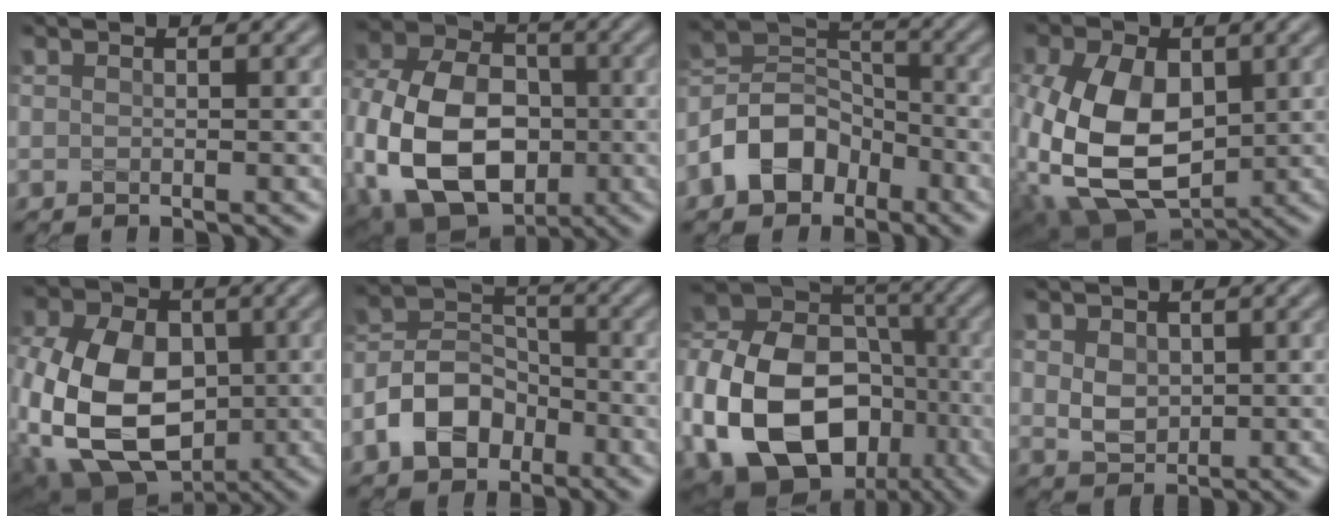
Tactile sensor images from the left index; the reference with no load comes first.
{"total": 16.4, "force": [-2.9, 11.7, 11.0], "torque": [-0.229, -0.028, -0.042]}
{"total": 6.9, "force": [-3.7, 4.8, 3.2], "torque": [-0.053, 0.006, -0.085]}
{"total": 11.4, "force": [-0.9, 7.3, 8.7], "torque": [-0.206, -0.014, -0.016]}
{"total": 14.2, "force": [-2.1, 10.2, 9.7], "torque": [-0.184, -0.020, -0.034]}
{"total": 6.0, "force": [-3.0, 4.2, 3.1], "torque": [-0.050, 0.004, -0.066]}
{"total": 18.3, "force": [-6.2, 13.4, 10.7], "torque": [-0.233, -0.019, -0.107]}
{"total": 2.8, "force": [0.6, 2.1, 1.6], "torque": [-0.036, -0.005, 0.015]}